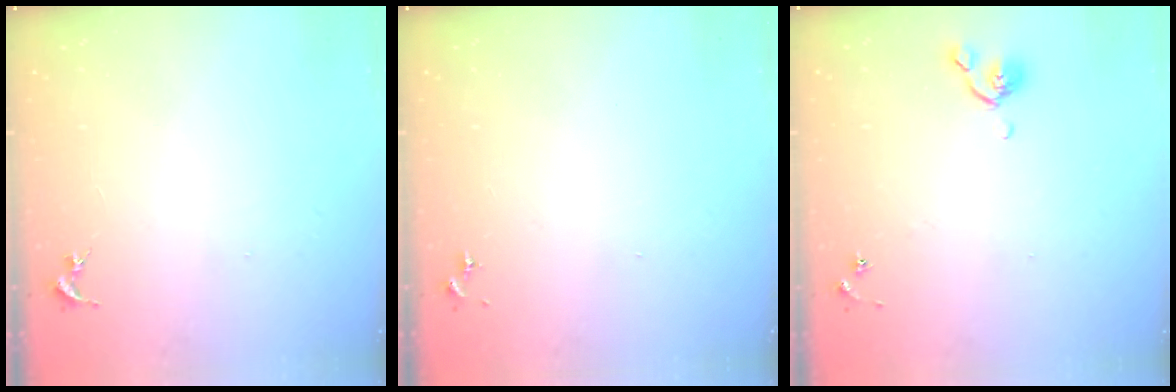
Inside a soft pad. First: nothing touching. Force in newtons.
{"total": 0.0}
{"total": 5.6, "press": 5.4, "slide": 1.3}